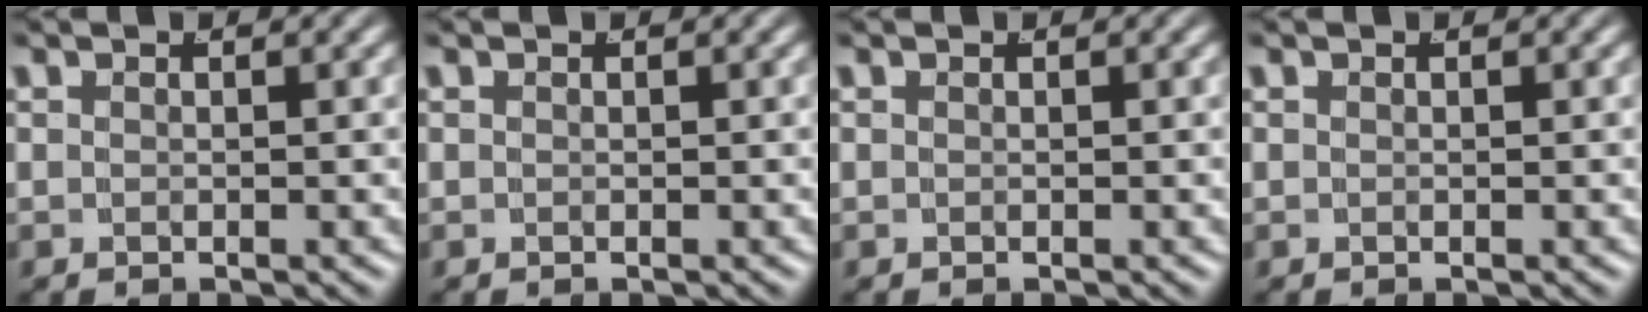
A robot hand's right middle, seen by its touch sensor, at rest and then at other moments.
{"total": 0.0}
{"total": 0.0}
{"total": 0.0}